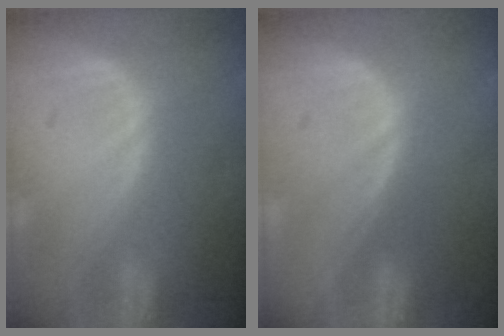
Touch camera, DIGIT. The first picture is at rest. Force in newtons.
{"total": 0.0}